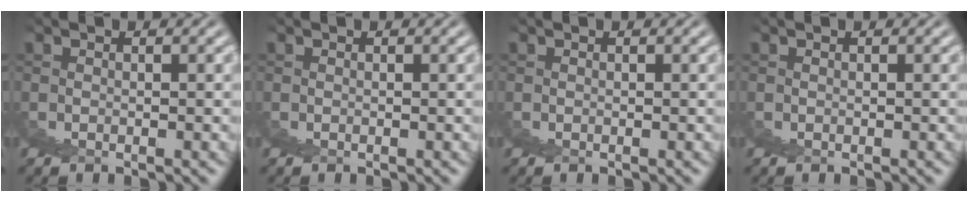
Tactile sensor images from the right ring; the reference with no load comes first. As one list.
[{"total": 0.0}, {"total": 0.0}, {"total": 0.0}]